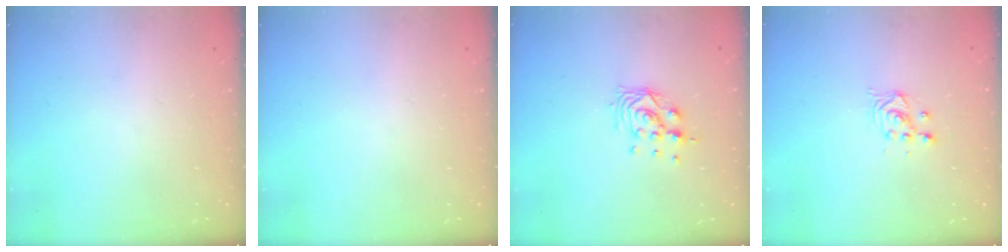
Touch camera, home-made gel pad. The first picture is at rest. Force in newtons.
{"total": 0.0}
{"total": 8.5, "press": 8.5, "slide": 0.8}
{"total": 2.5, "press": 2.5, "slide": 0.2}